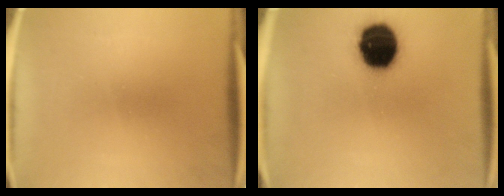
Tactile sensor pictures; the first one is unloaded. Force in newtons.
{"total": 17.2}